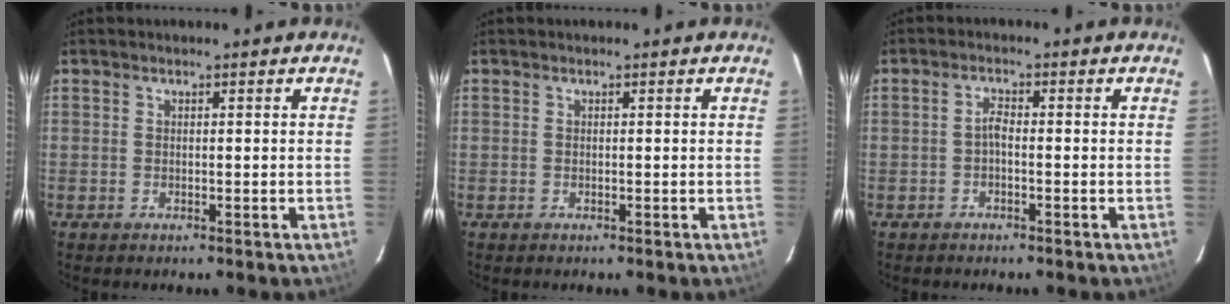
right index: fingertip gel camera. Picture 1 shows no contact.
{"total": 0.0}
{"total": 1.6, "force": [-0.8, 0.5, 1.3], "torque": [-0.026, 0.007, -0.016]}